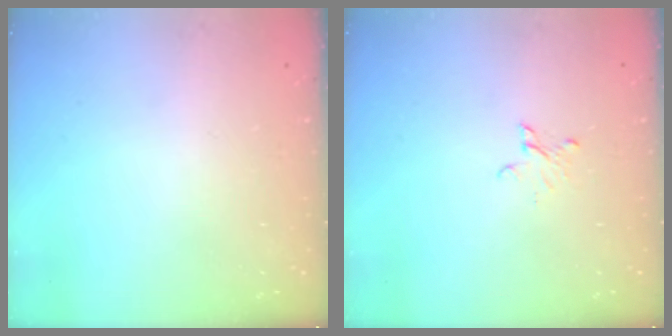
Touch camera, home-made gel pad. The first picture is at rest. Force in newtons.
{"total": 3.0, "press": 3.0, "slide": 0.3}